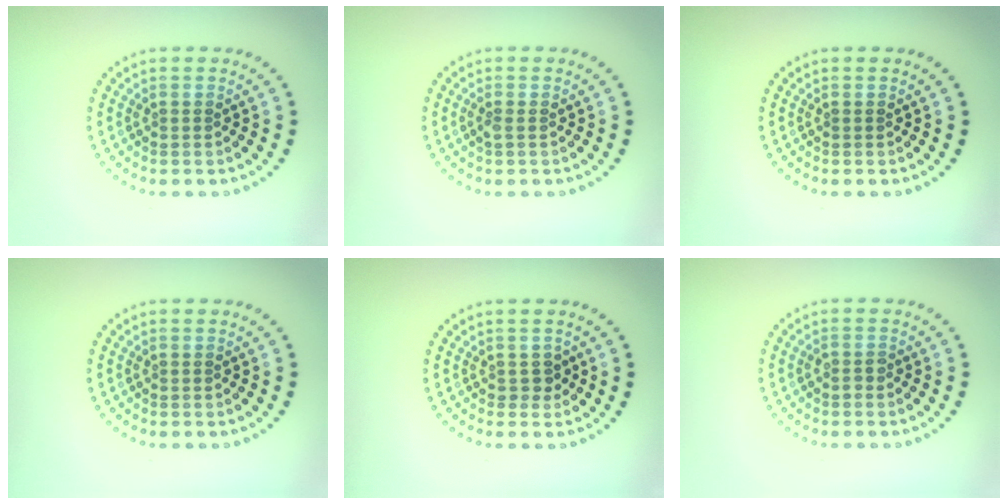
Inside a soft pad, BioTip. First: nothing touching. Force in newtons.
{"total": 0.6, "press": 0.6, "slide": 0.2}
{"total": 0.0}
{"total": 0.0}
{"total": 1.2, "press": 1.0, "slide": 0.6}
{"total": 0.8, "press": 0.7, "slide": 0.4}